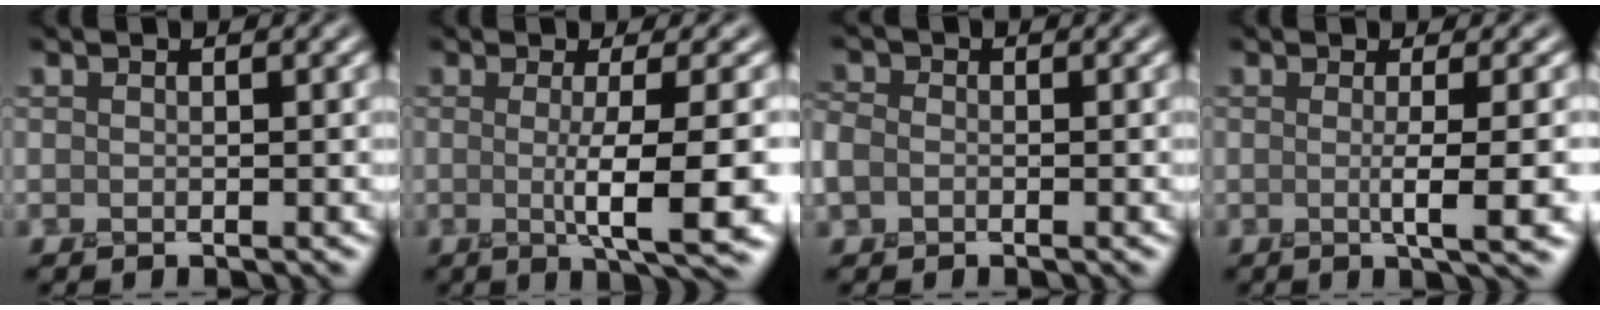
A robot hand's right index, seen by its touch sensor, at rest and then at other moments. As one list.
[{"total": 6.9, "force": [-0.9, 1.3, 6.7], "torque": [-0.095, -0.006, -0.011]}, {"total": 1.6, "force": [-0.3, 1.5, 0.5], "torque": [-0.011, 0.003, -0.014]}, {"total": 4.5, "force": [-0.5, 0.9, 4.4], "torque": [-0.060, -0.003, -0.009]}]